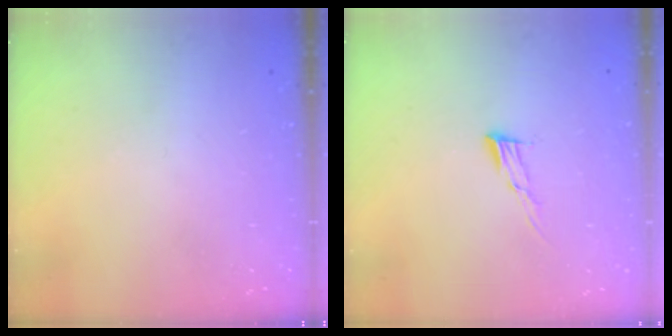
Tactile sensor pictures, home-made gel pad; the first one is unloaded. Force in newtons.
{"total": 6.9, "press": 6.8, "slide": 1.2}